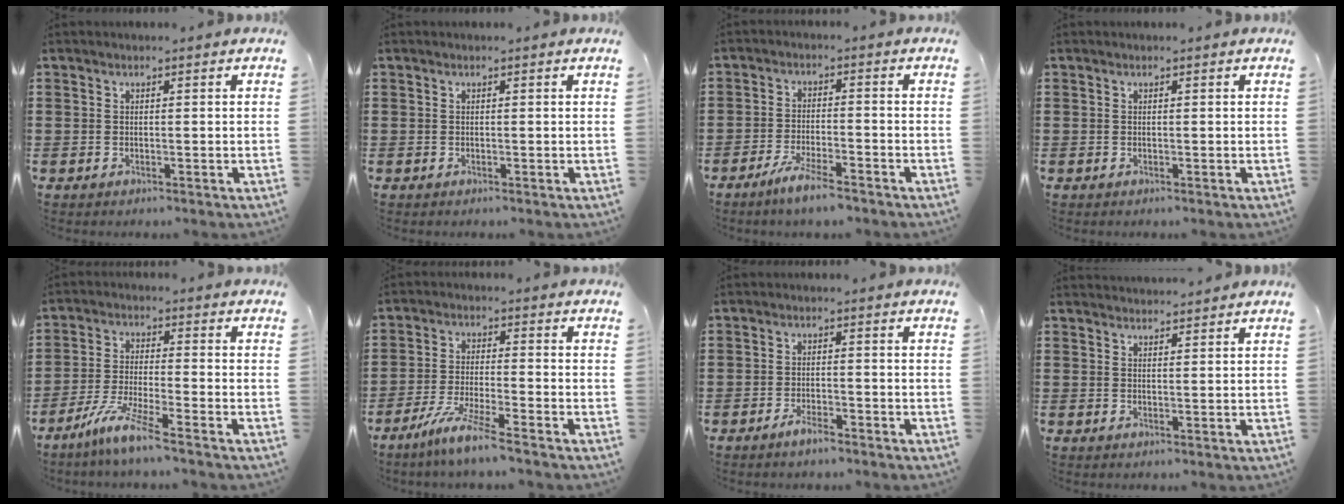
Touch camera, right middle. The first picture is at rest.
{"total": 0.0}
{"total": 4.8, "force": [-3.9, 0.4, 2.8], "torque": [-0.065, -0.007, -0.075]}
{"total": 0.0}
{"total": 6.7, "force": [-5.2, -0.1, 4.3], "torque": [-0.094, -0.015, -0.101]}
{"total": 6.3, "force": [-5.1, -0.3, 3.7], "torque": [-0.083, -0.017, -0.099]}
{"total": 2.4, "force": [-1.8, 0.5, 1.5], "torque": [-0.033, 0.000, -0.036]}
{"total": 2.0, "force": [2.0, 0.2, 0.0], "torque": [-0.005, 0.004, 0.038]}